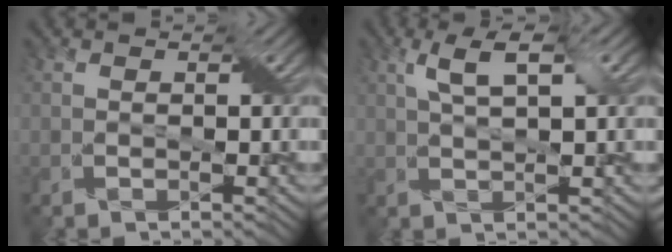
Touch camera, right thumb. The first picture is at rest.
{"total": 3.9, "force": [2.1, 0.3, 3.2], "torque": [-0.074, 0.009, 0.037]}